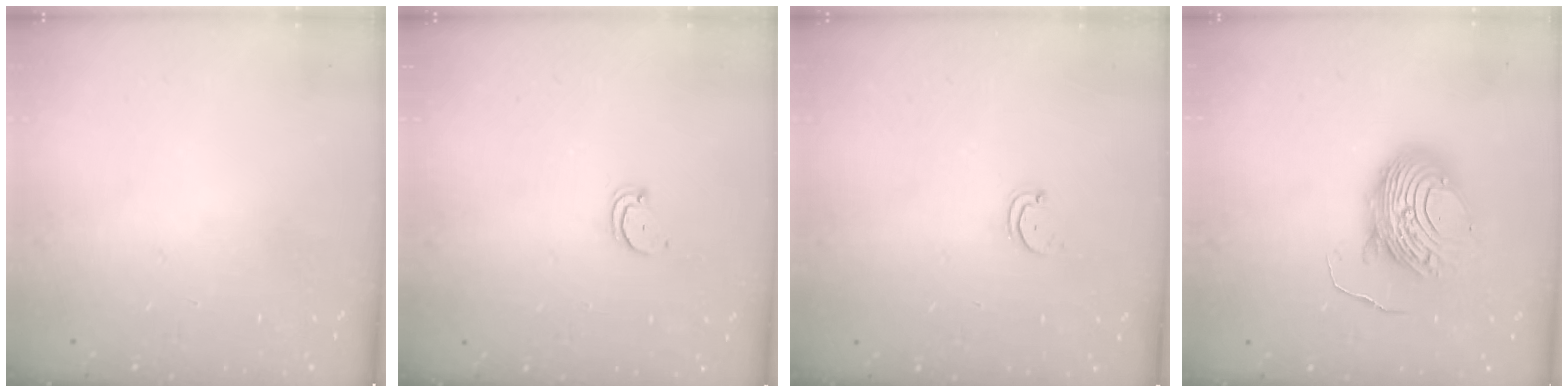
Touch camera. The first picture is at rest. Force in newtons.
{"total": 2.7, "press": 2.7, "slide": 0.2}
{"total": 1.5, "press": 1.5, "slide": 0.3}
{"total": 11.8, "press": 11.7, "slide": 1.0}